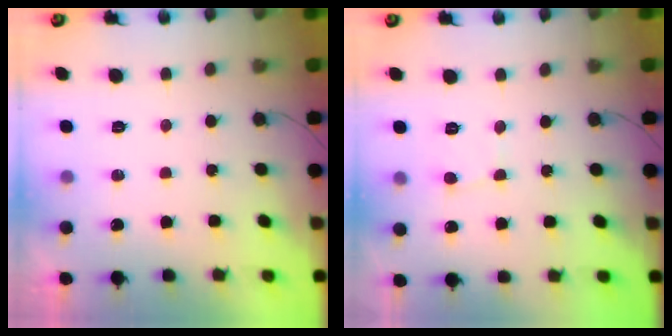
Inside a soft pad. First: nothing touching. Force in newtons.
{"total": 2.2, "press": 2.2, "slide": 0.2}